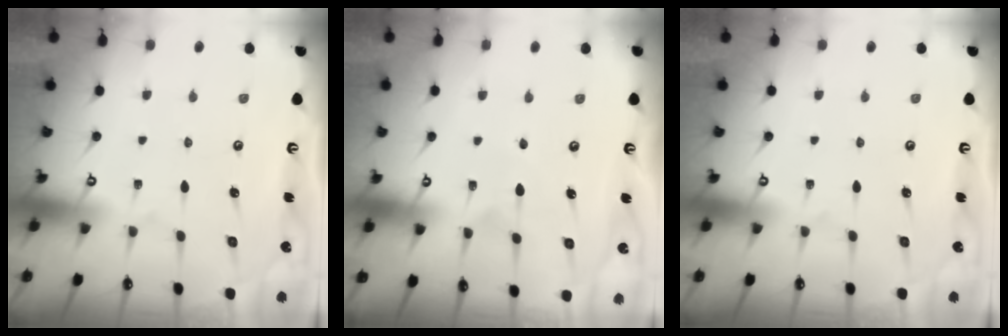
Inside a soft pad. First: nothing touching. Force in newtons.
{"total": 5.4, "press": 5.4, "slide": 0.6}
{"total": 0.0}